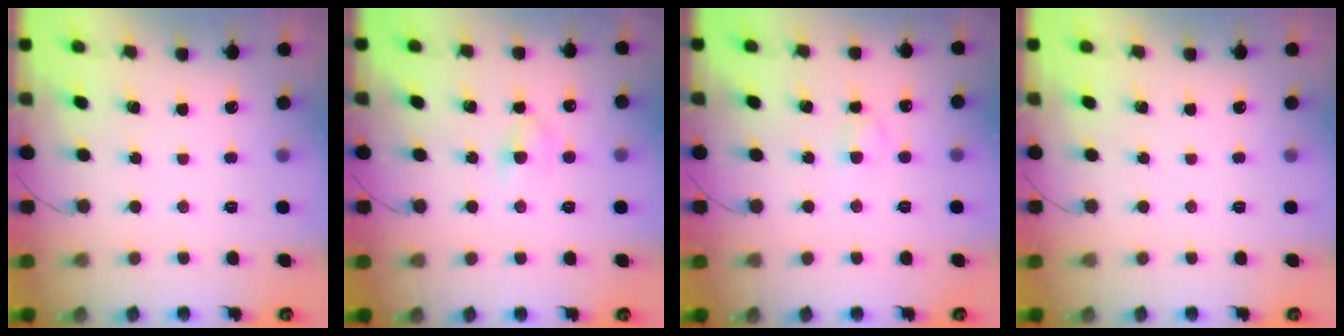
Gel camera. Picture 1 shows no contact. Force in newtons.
{"total": 4.2, "press": 4.0, "slide": 1.3}
{"total": 2.3, "press": 2.1, "slide": 1.0}
{"total": 0.0}